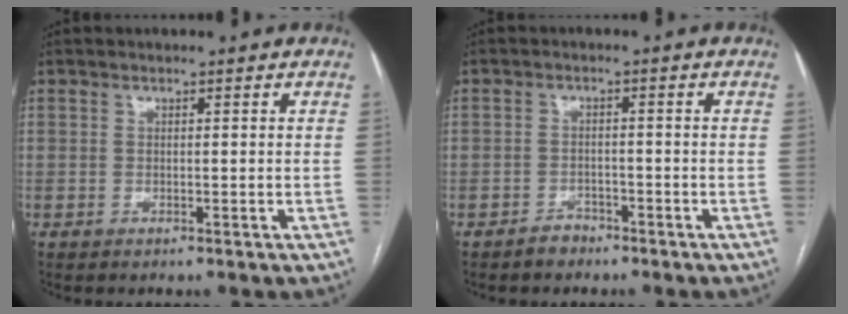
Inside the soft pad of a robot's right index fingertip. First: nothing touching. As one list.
[{"total": 2.3, "force": [-1.8, 1.3, 0.3], "torque": [-0.007, 0.005, -0.031]}]